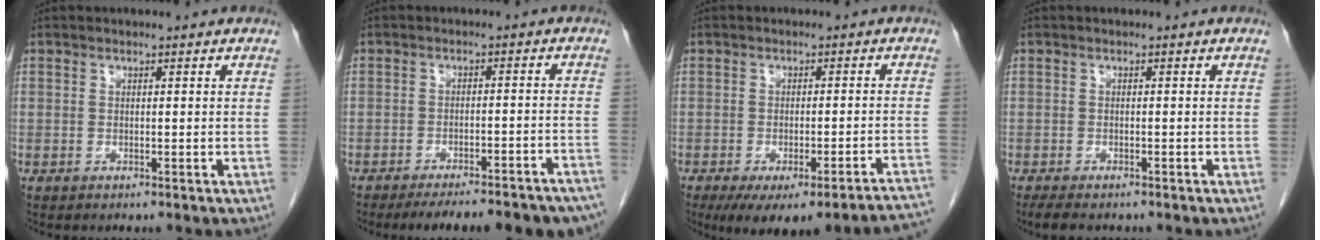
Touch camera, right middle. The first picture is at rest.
{"total": 17.3, "force": [-15.3, 3.3, 7.4], "torque": [-0.065, 0.004, -0.186]}
{"total": 16.8, "force": [-14.3, 1.4, 8.8], "torque": [-0.055, -0.001, -0.171]}
{"total": 3.9, "force": [-3.2, 1.2, 2.0], "torque": [-0.036, -0.012, -0.044]}